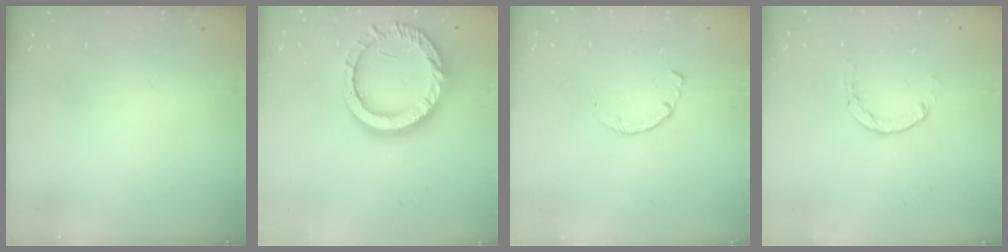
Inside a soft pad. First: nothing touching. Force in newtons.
{"total": 16.4, "press": 16.3, "slide": 1.6}
{"total": 1.8, "press": 1.7, "slide": 0.3}
{"total": 1.1, "press": 1.1, "slide": 0.2}